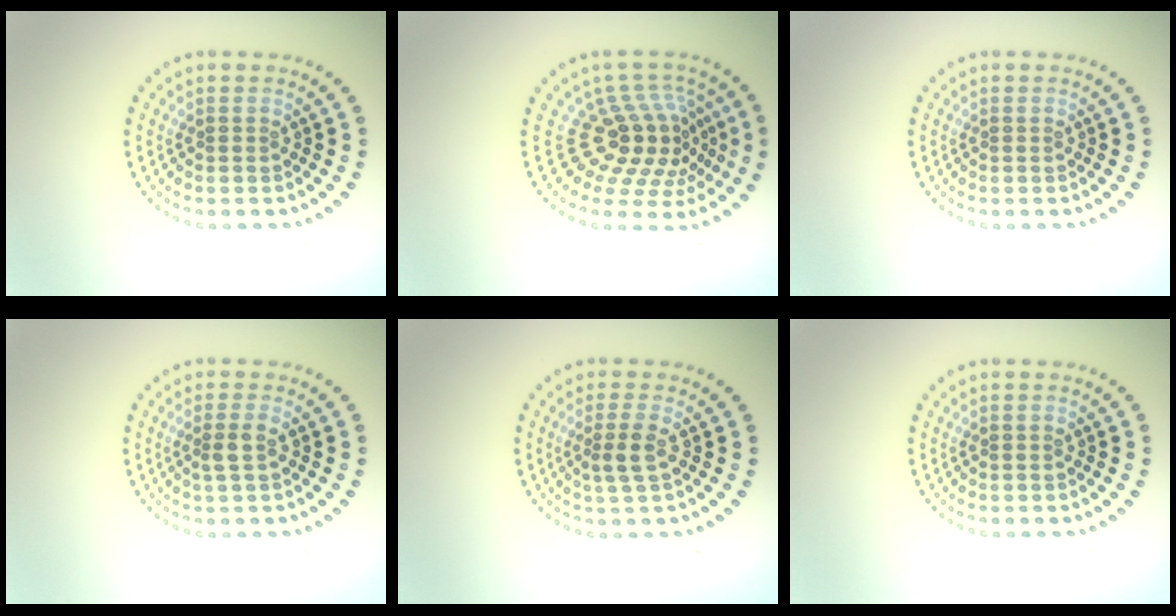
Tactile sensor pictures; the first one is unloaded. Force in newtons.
{"total": 5.2, "press": 3.6, "slide": 3.7}
{"total": 0.0}
{"total": 1.5, "press": 1.2, "slide": 0.9}
{"total": 1.6, "press": 1.4, "slide": 0.8}
{"total": 0.0}